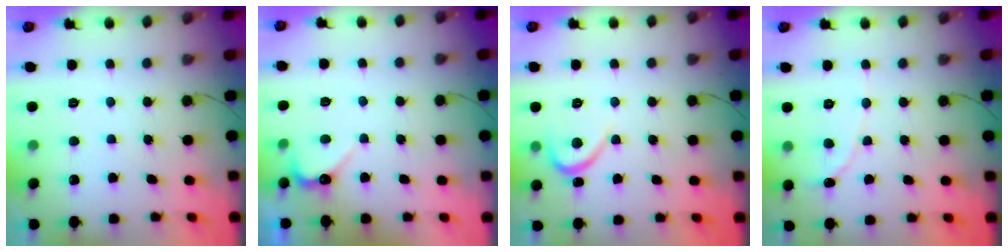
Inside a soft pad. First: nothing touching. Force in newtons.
{"total": 2.9, "press": 2.9, "slide": 0.3}
{"total": 3.2, "press": 3.2, "slide": 0.3}
{"total": 1.7, "press": 1.7, "slide": 0.1}